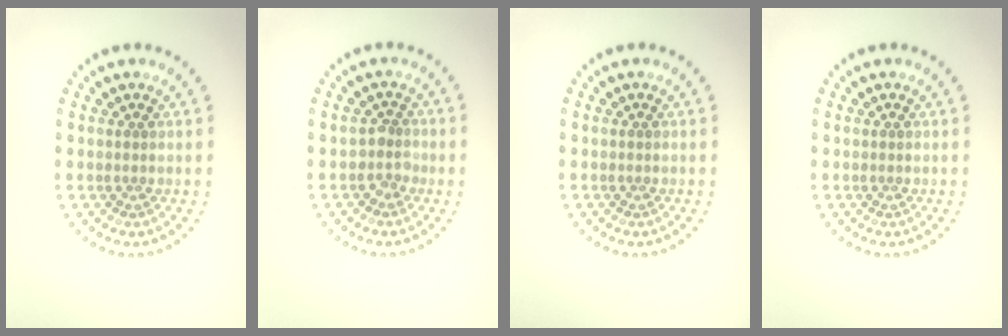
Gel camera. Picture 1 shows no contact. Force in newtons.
{"total": 1.4, "press": 1.1, "slide": 0.9}
{"total": 0.0}
{"total": 0.0}